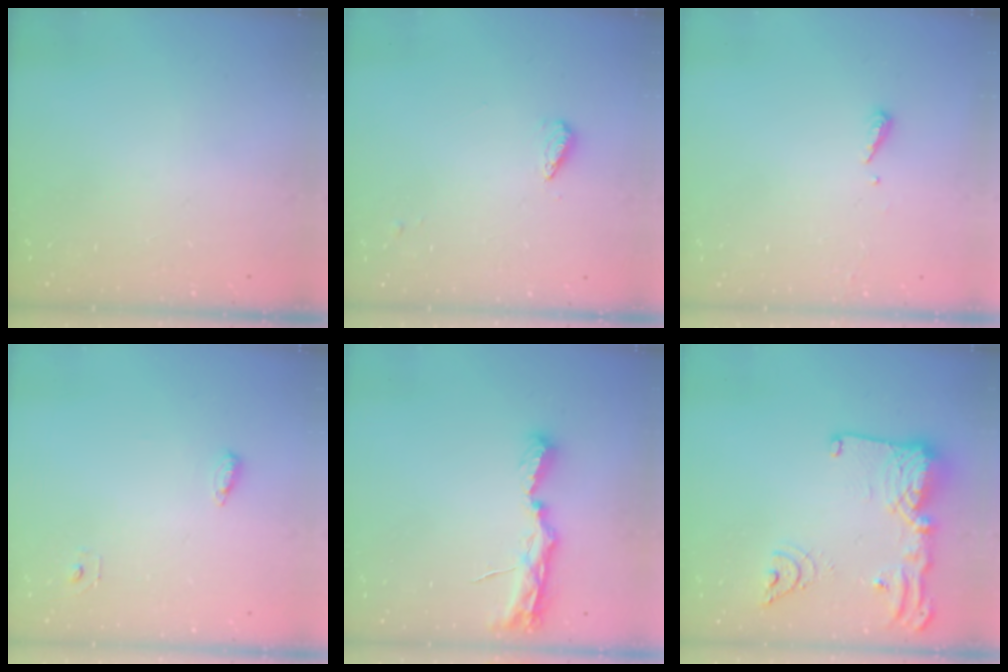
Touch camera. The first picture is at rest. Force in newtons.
{"total": 3.9, "press": 3.8, "slide": 0.4}
{"total": 5.3, "press": 5.3, "slide": 0.5}
{"total": 5.4, "press": 5.3, "slide": 1.2}
{"total": 8.0, "press": 8.0, "slide": 0.7}
{"total": 18.5, "press": 18.4, "slide": 1.7}